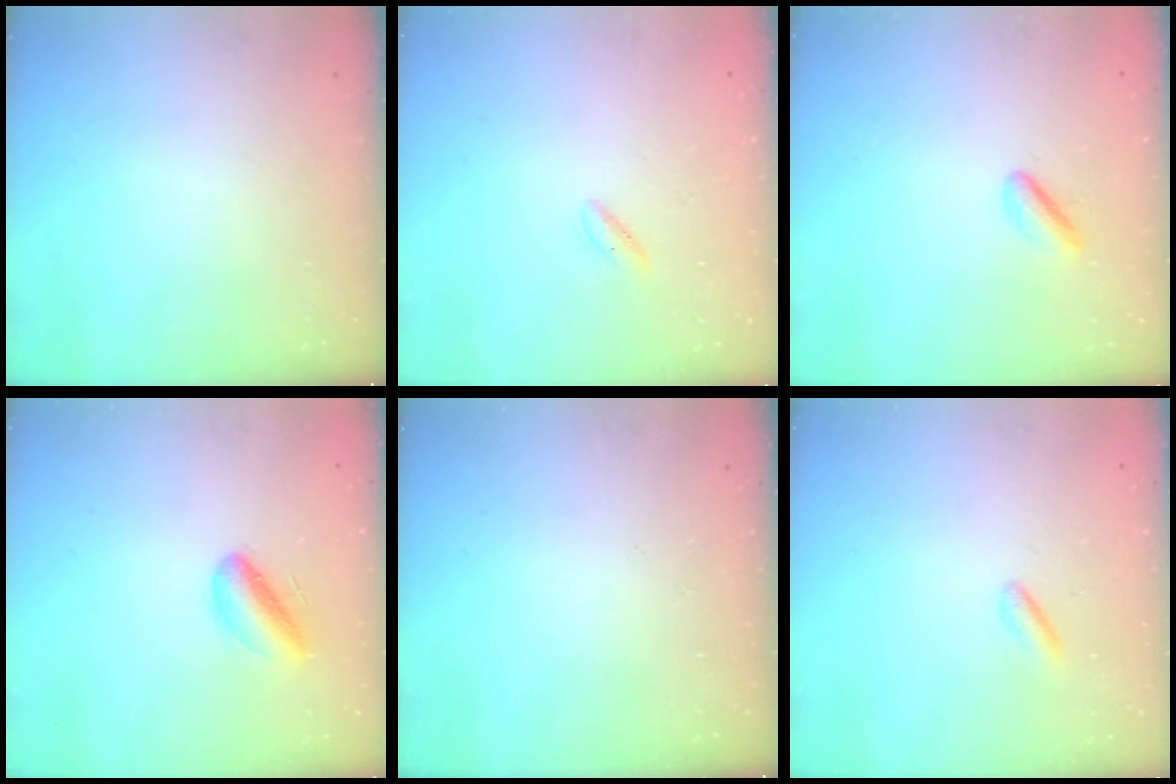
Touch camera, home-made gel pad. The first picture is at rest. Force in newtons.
{"total": 1.5, "press": 1.2, "slide": 0.9}
{"total": 2.9, "press": 2.8, "slide": 0.8}
{"total": 7.8, "press": 7.4, "slide": 2.4}
{"total": 0.0}
{"total": 1.0, "press": 0.8, "slide": 0.6}